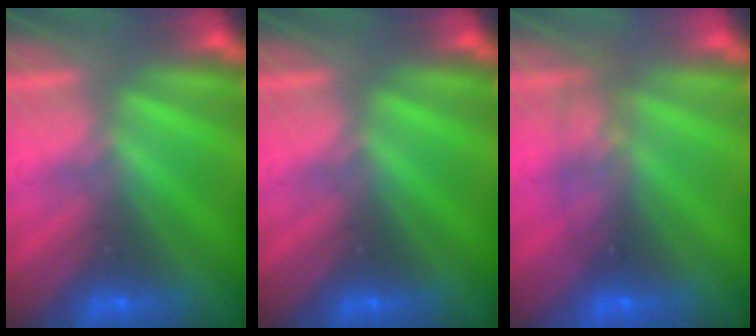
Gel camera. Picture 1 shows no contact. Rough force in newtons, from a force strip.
{"total": 0.0}
{"total": 1.0}